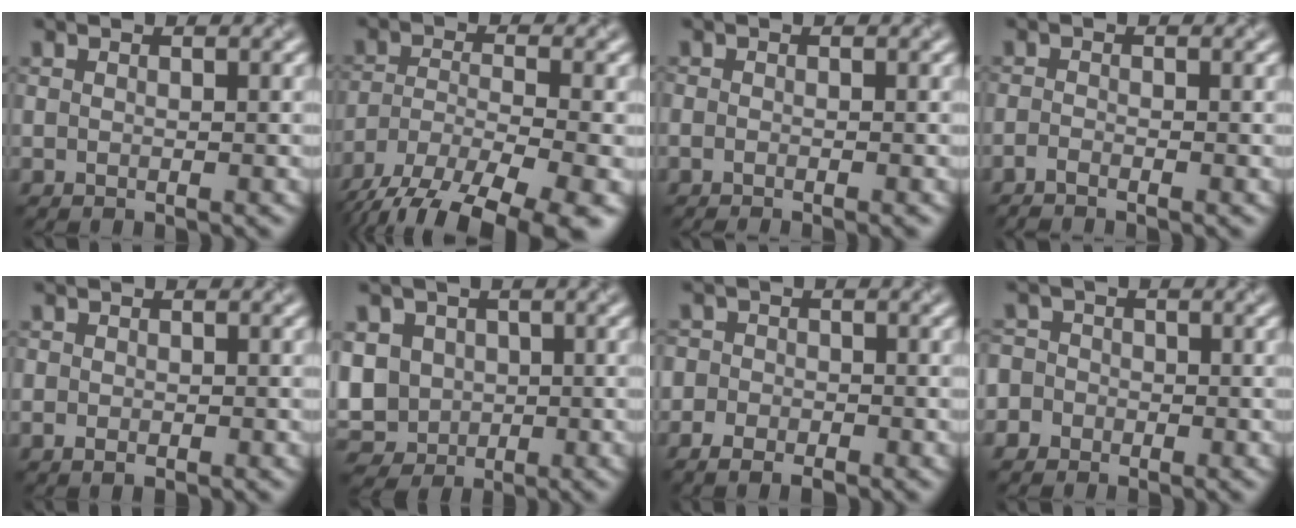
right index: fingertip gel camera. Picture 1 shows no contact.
{"total": 12.2, "force": [-9.1, 4.2, 6.8], "torque": [-0.130, -0.036, -0.138]}
{"total": 1.7, "force": [-1.2, 0.3, 1.1], "torque": [-0.015, -0.006, -0.019]}
{"total": 1.1, "force": [-1.0, 0.1, 0.6], "torque": [-0.013, -0.004, -0.024]}
{"total": 1.1, "force": [-0.3, 0.8, 0.7], "torque": [-0.012, -0.003, -0.005]}
{"total": 6.9, "force": [0.0, 6.0, 3.5], "torque": [-0.081, 0.003, -0.015]}
{"total": 2.9, "force": [-1.5, 2.1, 1.4], "torque": [-0.003, 0.000, -0.038]}
{"total": 4.0, "force": [-1.6, 3.6, 0.7], "torque": [0.013, 0.011, -0.054]}